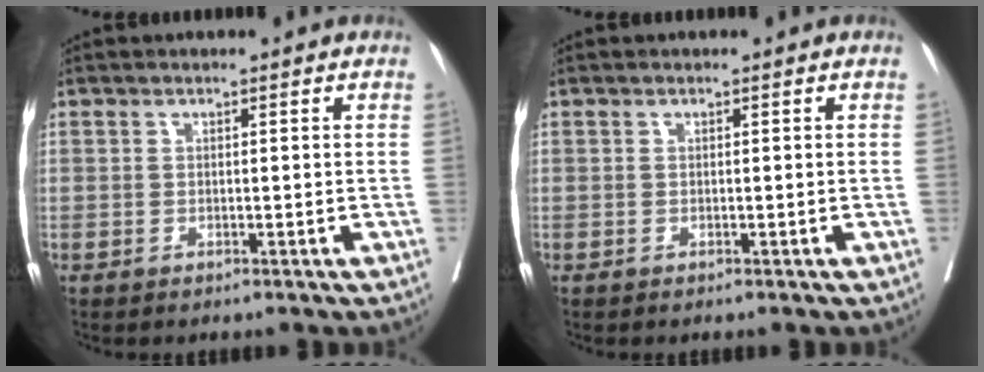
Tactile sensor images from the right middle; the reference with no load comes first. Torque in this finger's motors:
{"motor_torque": [-0.20, -0.01, -0.04, 0.01]}